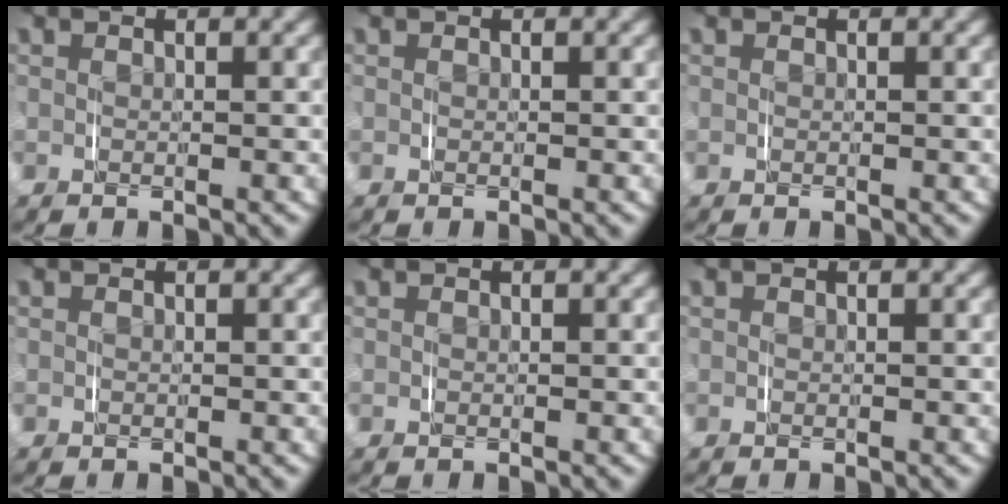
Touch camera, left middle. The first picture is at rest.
{"total": 0.0}
{"total": 0.0}
{"total": 0.0}
{"total": 0.0}
{"total": 0.0}